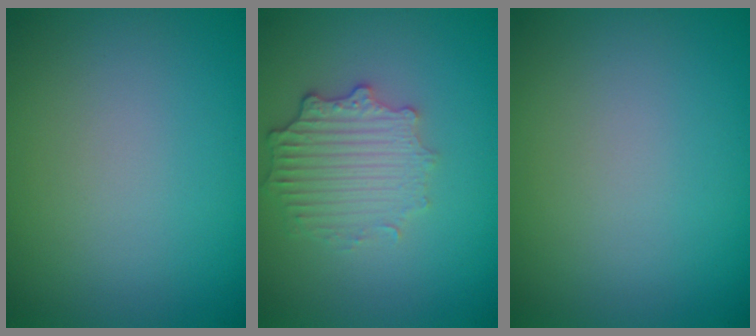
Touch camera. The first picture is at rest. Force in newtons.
{"total": 3.5, "press": 2.9, "slide": 1.9}
{"total": 0.0}